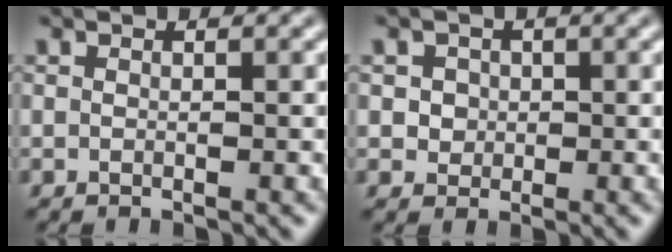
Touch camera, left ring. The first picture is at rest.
{"total": 2.0, "force": [0.6, 1.8, 0.8], "torque": [-0.007, 0.006, 0.017]}